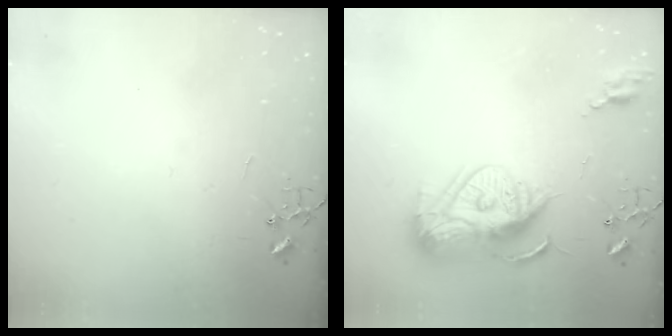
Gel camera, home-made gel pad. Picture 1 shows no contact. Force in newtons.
{"total": 15.7, "press": 15.6, "slide": 1.9}